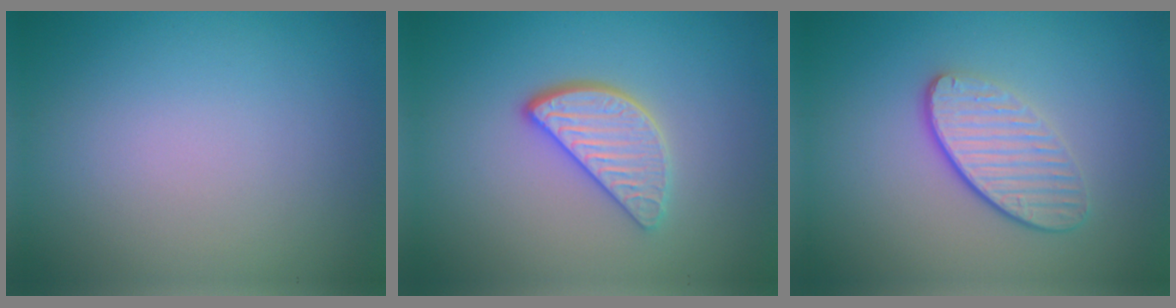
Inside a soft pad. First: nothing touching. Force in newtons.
{"total": 3.5, "press": 2.9, "slide": 1.9}
{"total": 3.7, "press": 2.9, "slide": 2.3}